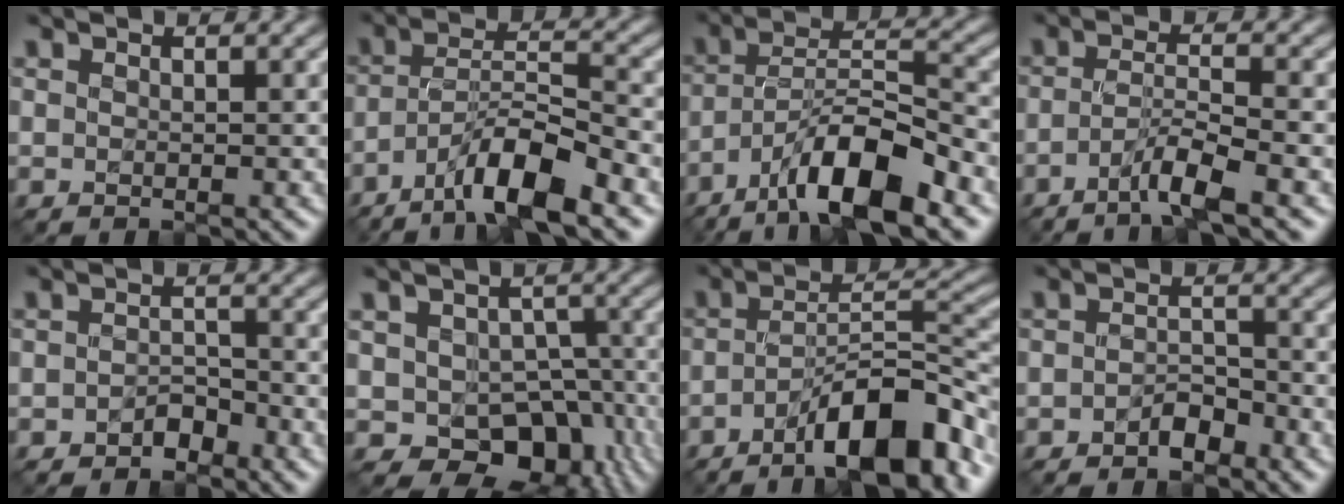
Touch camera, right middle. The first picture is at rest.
{"total": 7.6, "force": [-4.8, 1.5, 5.7], "torque": [-0.097, 0.014, -0.088]}
{"total": 9.7, "force": [-5.8, 2.6, 7.3], "torque": [-0.124, 0.018, -0.105]}
{"total": 3.7, "force": [-2.1, 0.3, 3.0], "torque": [-0.054, 0.008, -0.049]}
{"total": 1.6, "force": [-1.2, 0.9, 0.7], "torque": [-0.011, 0.010, -0.022]}
{"total": 8.6, "force": [-3.0, 6.3, 5.1], "torque": [-0.062, -0.014, -0.046]}
{"total": 9.9, "force": [-5.5, 2.7, 7.8], "torque": [-0.116, 0.016, -0.094]}
{"total": 1.9, "force": [-1.3, 0.9, 1.0], "torque": [-0.017, 0.010, -0.026]}